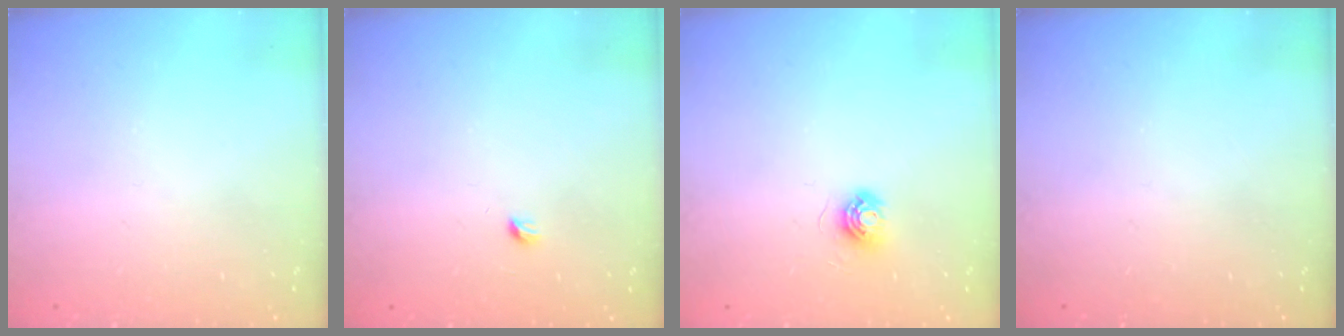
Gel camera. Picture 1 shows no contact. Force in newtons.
{"total": 2.9, "press": 2.9, "slide": 0.4}
{"total": 5.6, "press": 5.6, "slide": 0.3}
{"total": 0.0}